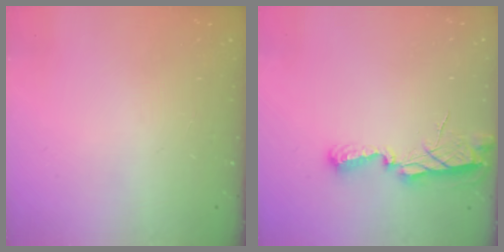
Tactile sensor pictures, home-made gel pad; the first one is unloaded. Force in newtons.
{"total": 7.3, "press": 7.3, "slide": 0.5}